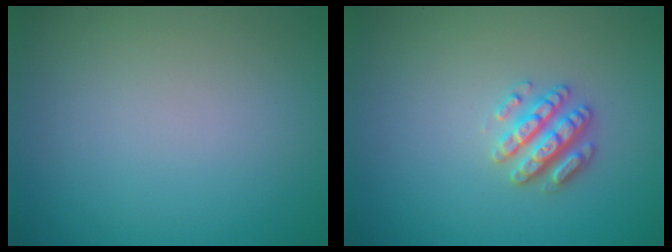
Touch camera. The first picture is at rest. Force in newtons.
{"total": 2.8, "press": 2.7, "slide": 0.6}